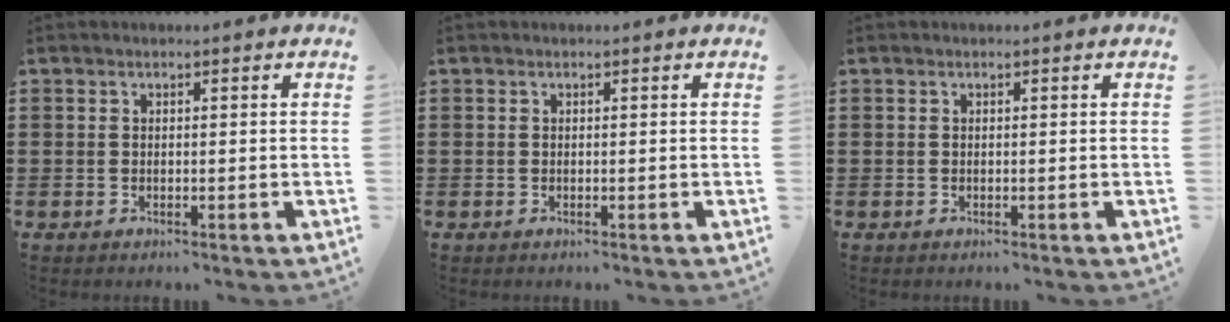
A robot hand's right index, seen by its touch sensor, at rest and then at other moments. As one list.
[{"total": 0.0}, {"total": 0.0}]